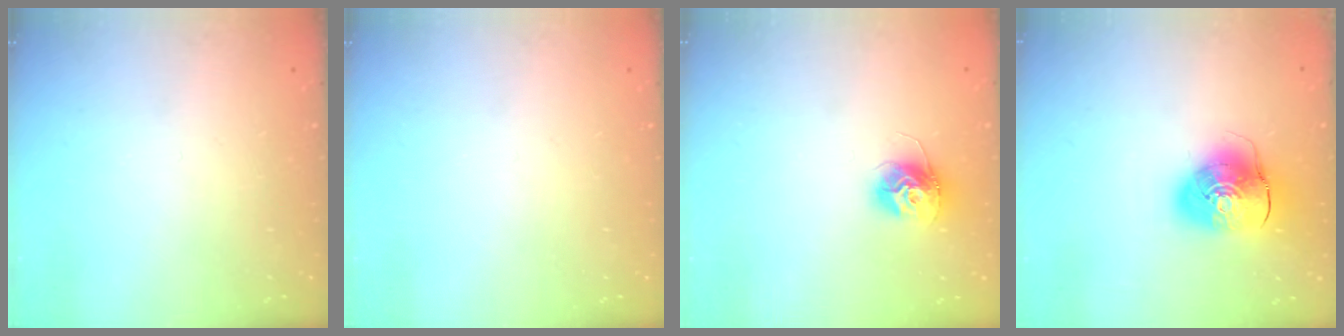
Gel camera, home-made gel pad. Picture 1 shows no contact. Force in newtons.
{"total": 0.0}
{"total": 11.1, "press": 11.1, "slide": 0.9}
{"total": 11.8, "press": 11.7, "slide": 1.9}